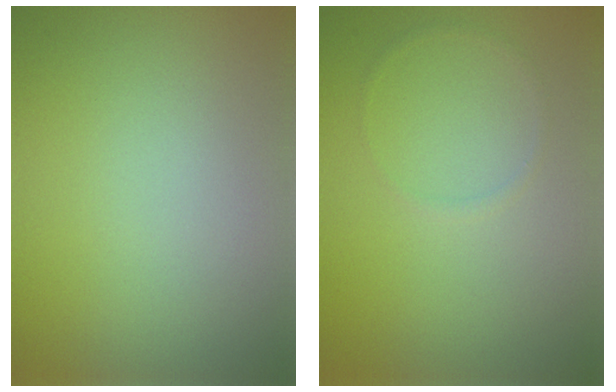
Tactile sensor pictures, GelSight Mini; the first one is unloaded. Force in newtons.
{"total": 0.5, "press": 0.5, "slide": 0.1}